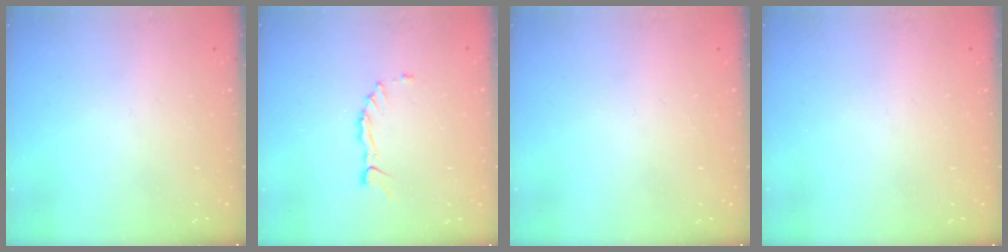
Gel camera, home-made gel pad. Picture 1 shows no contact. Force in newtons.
{"total": 1.5, "press": 1.5, "slide": 0.4}
{"total": 0.0}
{"total": 0.0}